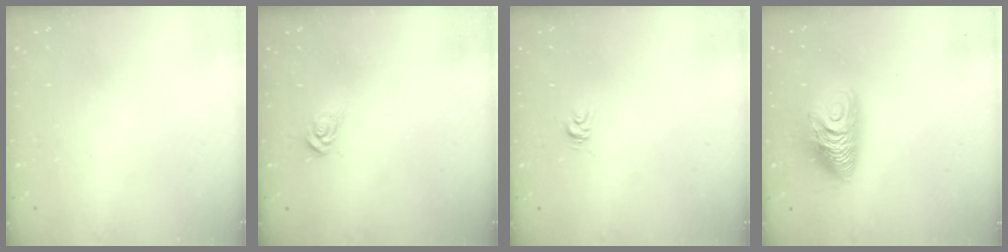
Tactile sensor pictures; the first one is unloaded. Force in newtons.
{"total": 4.2, "press": 4.2, "slide": 0.4}
{"total": 3.5, "press": 3.5, "slide": 0.1}
{"total": 12.0, "press": 11.9, "slide": 1.1}